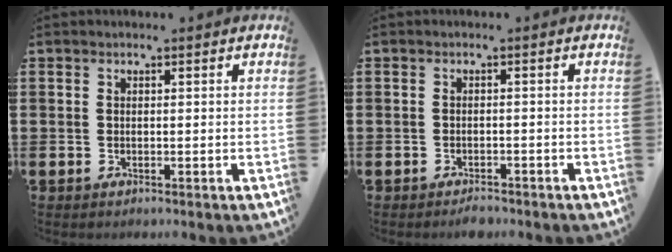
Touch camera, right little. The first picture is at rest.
{"total": 1.1, "force": [-1.1, 0.2, 0.1], "torque": [-0.005, 0.000, -0.023]}